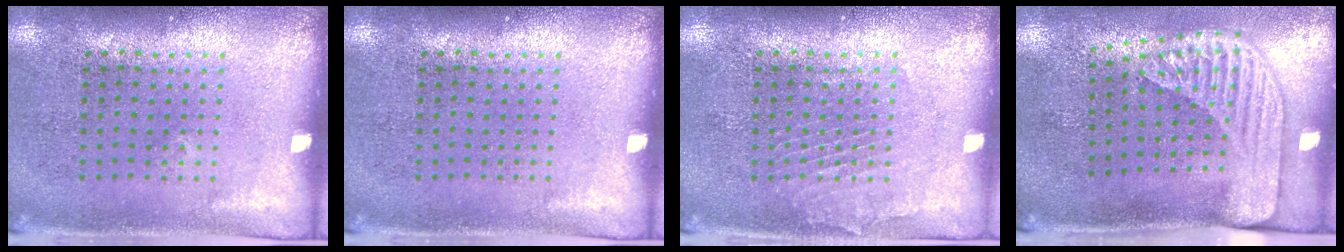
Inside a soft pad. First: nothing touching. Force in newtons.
{"total": 0.0}
{"total": 1.2, "press": 1.1, "slide": 0.1}
{"total": 2.3, "press": 1.8, "slide": 1.5}